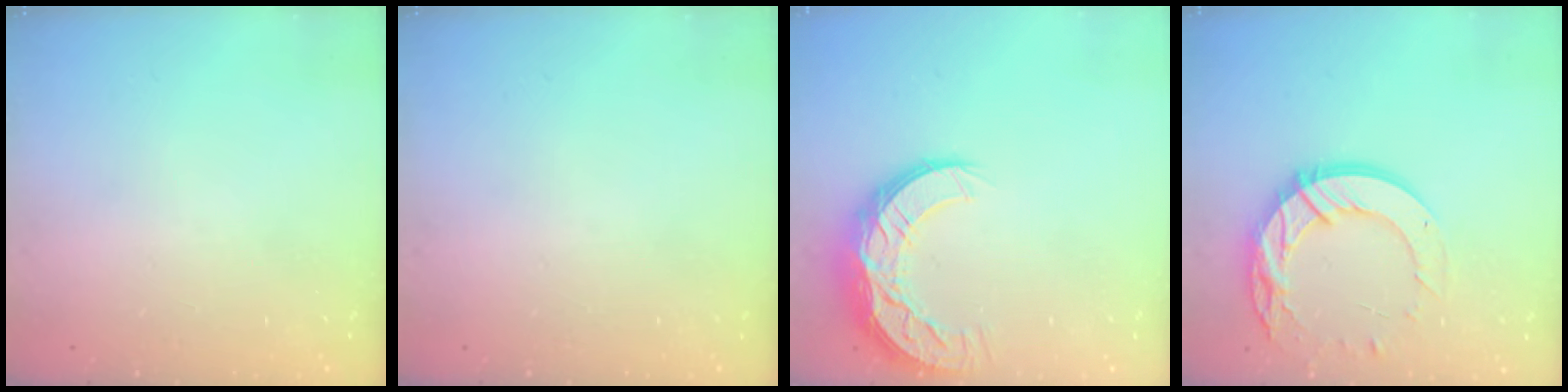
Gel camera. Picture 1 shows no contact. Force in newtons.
{"total": 0.0}
{"total": 13.1, "press": 13.1, "slide": 0.6}
{"total": 16.8, "press": 16.8, "slide": 1.4}